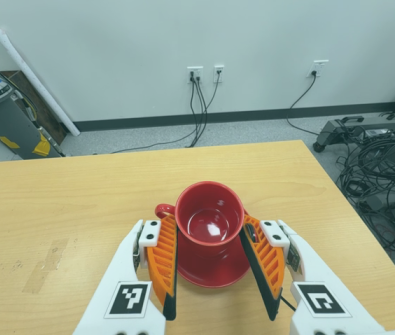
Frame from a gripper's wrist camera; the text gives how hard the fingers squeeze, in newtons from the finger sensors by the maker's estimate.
{"total": 2.6, "left": 2.3, "right": 3.0}